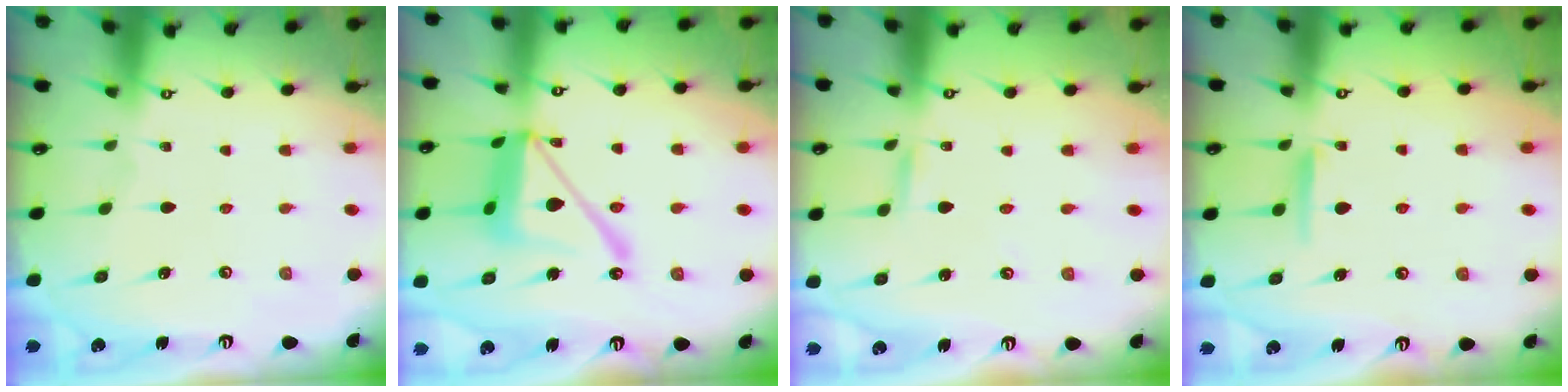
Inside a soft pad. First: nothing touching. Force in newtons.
{"total": 15.9, "press": 15.8, "slide": 1.4}
{"total": 1.6, "press": 1.6, "slide": 0.1}
{"total": 6.5, "press": 6.5, "slide": 0.7}